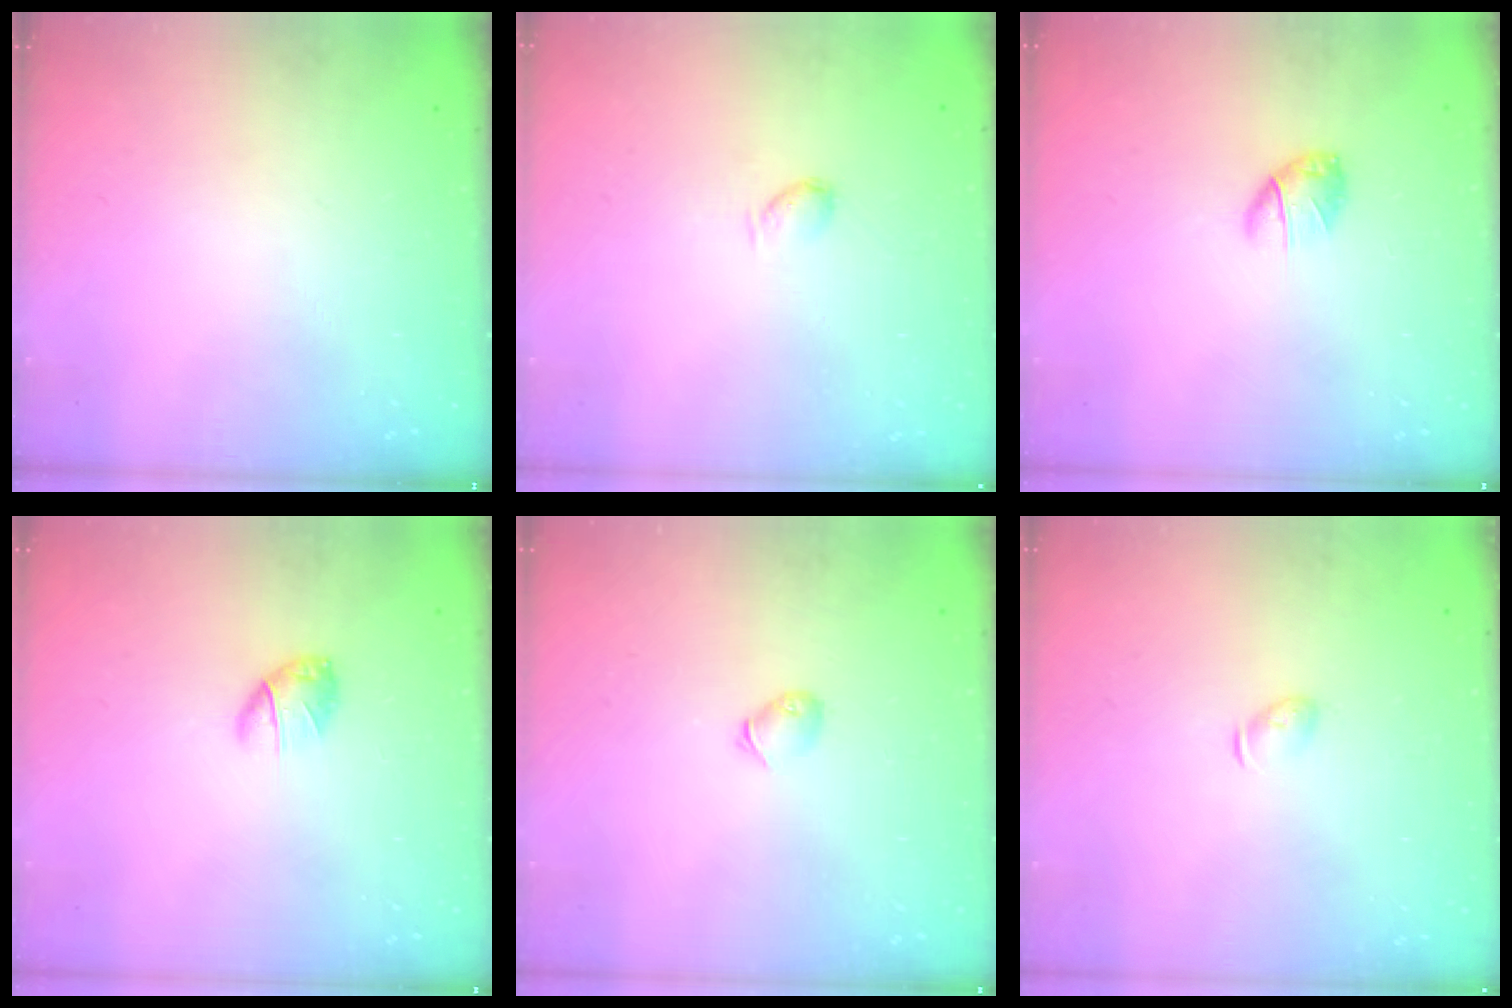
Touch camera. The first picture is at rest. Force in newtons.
{"total": 2.8, "press": 2.7, "slide": 0.4}
{"total": 5.7, "press": 5.6, "slide": 0.7}
{"total": 5.7, "press": 5.6, "slide": 0.7}
{"total": 3.1, "press": 3.1, "slide": 0.7}
{"total": 3.7, "press": 3.6, "slide": 0.7}